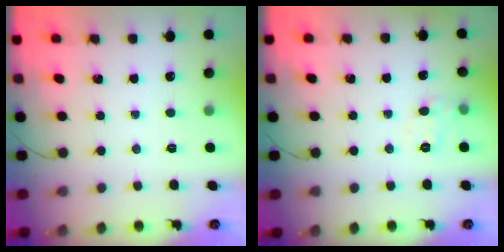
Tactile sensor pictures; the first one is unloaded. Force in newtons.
{"total": 7.3, "press": 7.2, "slide": 1.4}